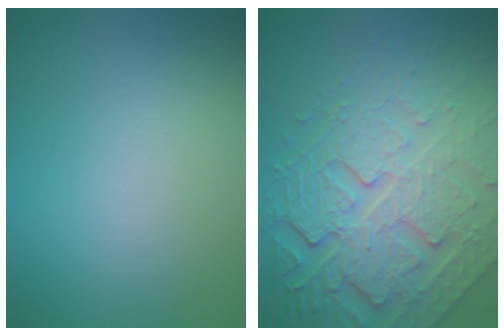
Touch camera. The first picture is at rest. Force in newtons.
{"total": 8.6, "press": 5.9, "slide": 6.3}